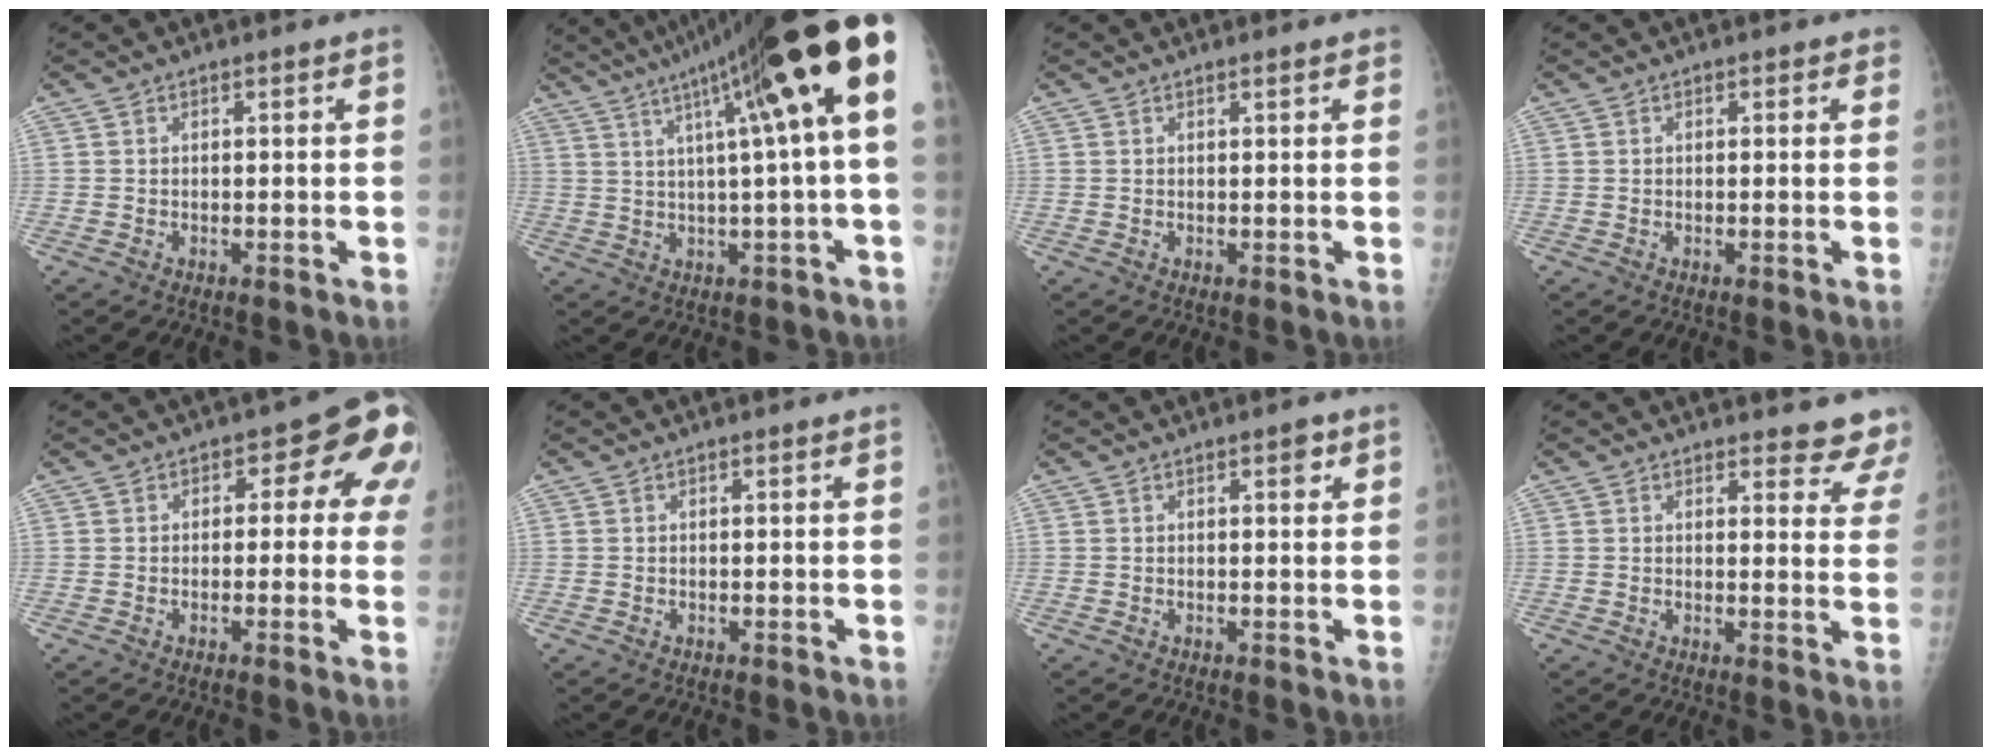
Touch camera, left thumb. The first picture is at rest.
{"total": 20.0, "force": [6.8, 1.2, 18.8], "torque": [-0.284, 0.023, 0.099]}
{"total": 1.1, "force": [0.7, 0.3, 0.8], "torque": [-0.011, 0.000, 0.007]}
{"total": 1.2, "force": [0.5, 0.7, 0.8], "torque": [0.003, 0.002, 0.000]}
{"total": 9.0, "force": [1.4, 5.2, 7.2], "torque": [-0.032, 0.018, 0.002]}
{"total": 0.0}
{"total": 1.6, "force": [0.7, 0.7, 1.3], "torque": [-0.011, 0.000, 0.007]}
{"total": 8.3, "force": [8.0, 2.0, 0.7], "torque": [0.035, -0.056, 0.057]}